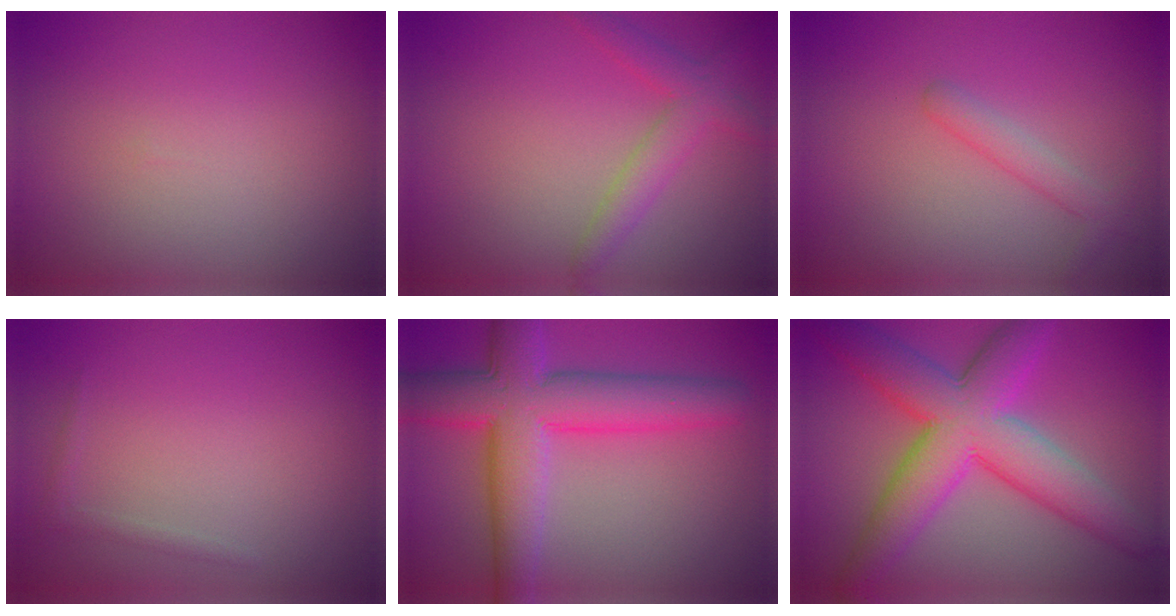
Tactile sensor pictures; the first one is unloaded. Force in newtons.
{"total": 2.2, "press": 2.2, "slide": 0.2}
{"total": 1.9, "press": 1.9, "slide": 0.0}
{"total": 0.8, "press": 0.8, "slide": 0.1}
{"total": 9.3, "press": 9.3, "slide": 0.3}
{"total": 9.9, "press": 9.9, "slide": 0.2}